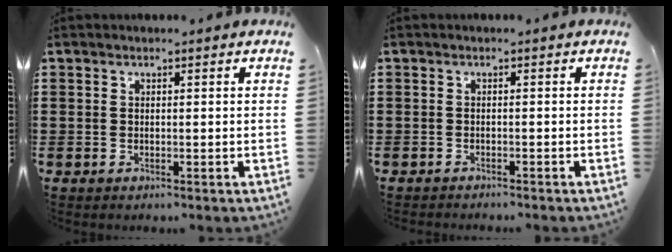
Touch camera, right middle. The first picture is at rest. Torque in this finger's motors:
{"motor_torque": [1.02, -0.21, 0.06, 0.02]}